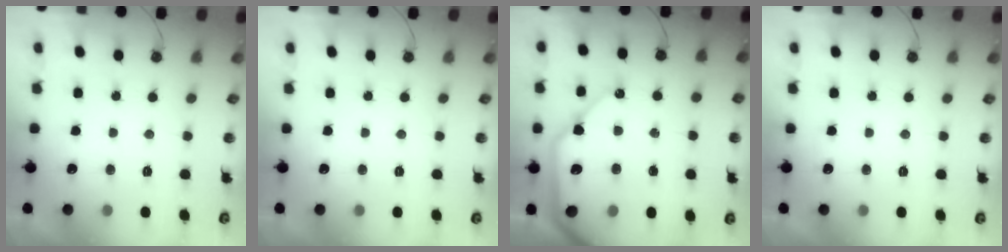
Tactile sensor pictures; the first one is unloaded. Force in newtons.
{"total": 0.0}
{"total": 16.7, "press": 16.5, "slide": 2.8}
{"total": 0.0}